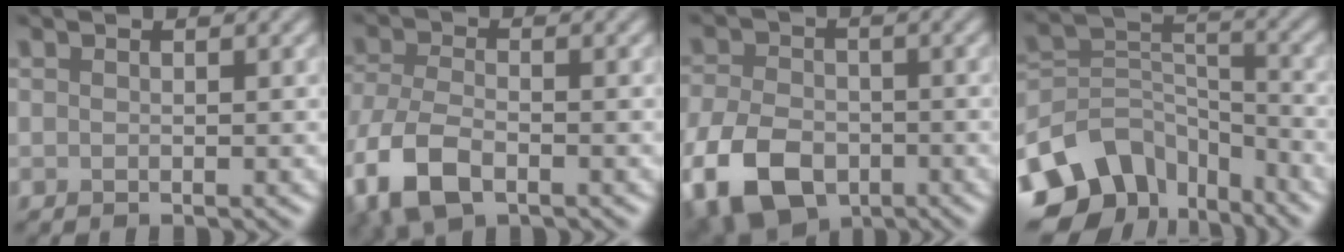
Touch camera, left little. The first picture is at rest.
{"total": 6.5, "force": [-3.4, 3.3, 4.5], "torque": [-0.107, -0.012, -0.074]}
{"total": 9.9, "force": [-4.7, 6.3, 6.1], "torque": [-0.143, -0.023, -0.098]}
{"total": 9.8, "force": [-6.4, 6.3, 4.0], "torque": [-0.068, -0.004, -0.127]}